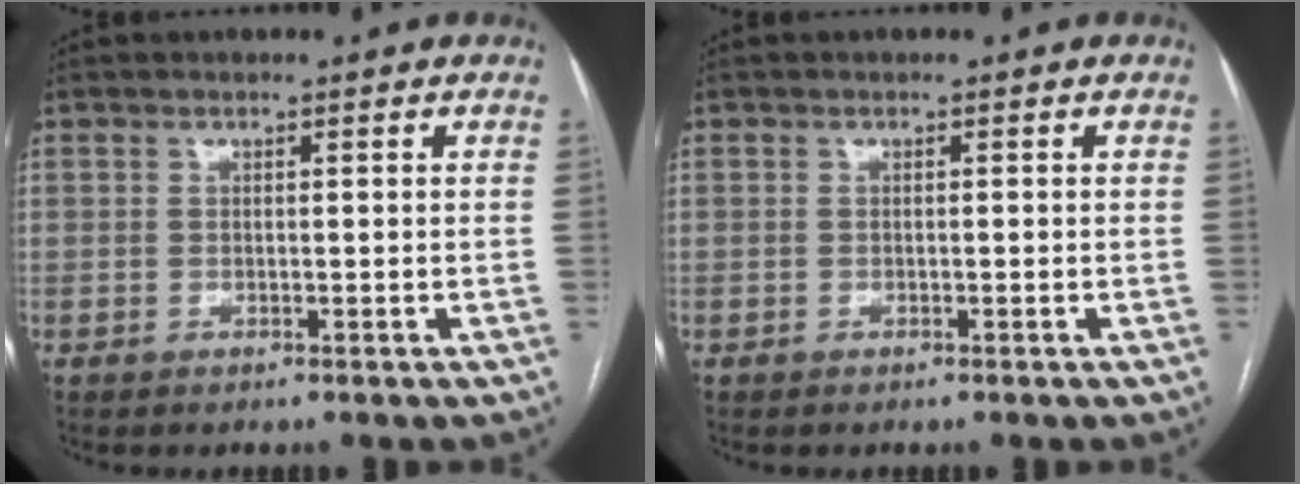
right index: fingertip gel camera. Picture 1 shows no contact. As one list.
[{"total": 0.0}]